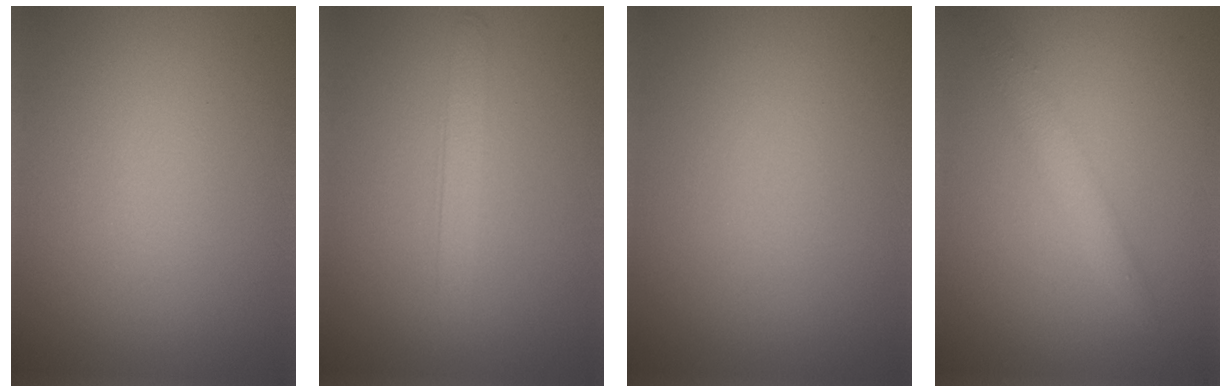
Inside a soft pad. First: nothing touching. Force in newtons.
{"total": 1.8, "press": 1.8, "slide": 0.1}
{"total": 0.0}
{"total": 2.3, "press": 2.3, "slide": 0.0}